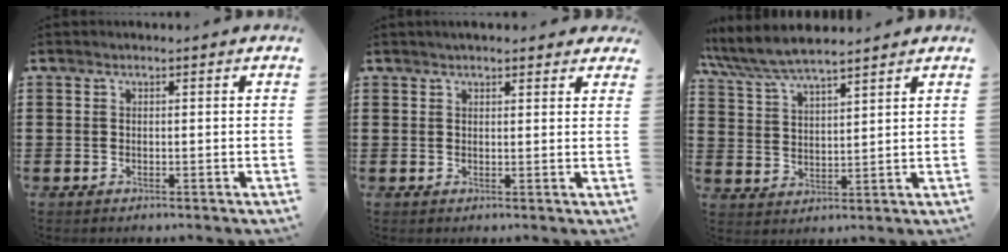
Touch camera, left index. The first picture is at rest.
{"total": 1.9, "force": [1.7, 0.5, 0.7], "torque": [-0.016, 0.007, 0.032]}
{"total": 6.2, "force": [5.7, 0.8, 2.2], "torque": [-0.064, -0.020, 0.101]}